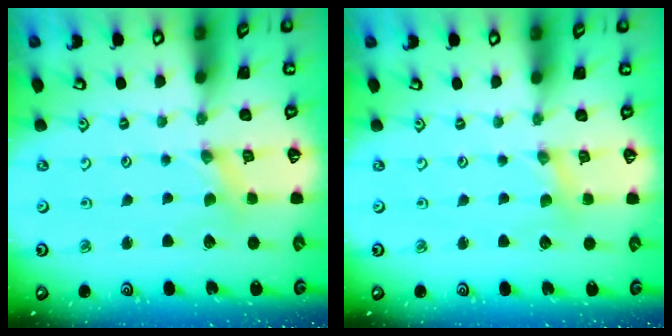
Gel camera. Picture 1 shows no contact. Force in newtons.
{"total": 0.6, "press": 0.6, "slide": 0.1}